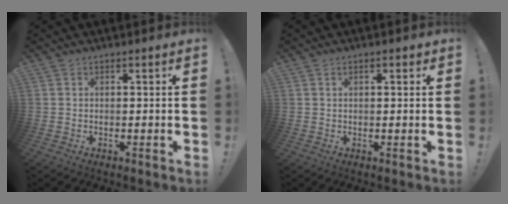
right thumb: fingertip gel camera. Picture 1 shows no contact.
{"total": 1.4, "force": [0.6, 0.6, 1.1], "torque": [-0.022, 0.002, 0.010]}